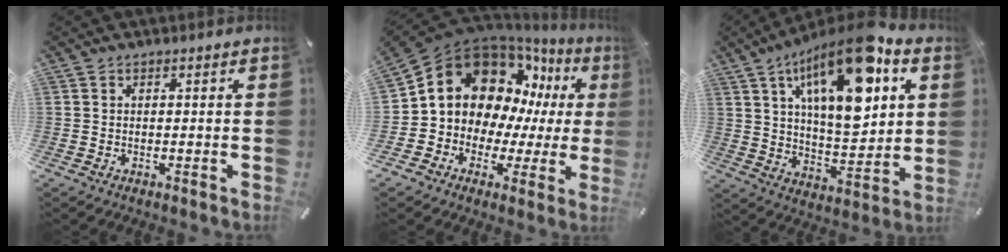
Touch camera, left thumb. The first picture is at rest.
{"total": 14.6, "force": [5.4, 12.1, 6.2], "torque": [-0.108, -0.047, 0.106]}
{"total": 21.8, "force": [10.3, 9.4, 16.7], "torque": [-0.284, -0.049, 0.159]}